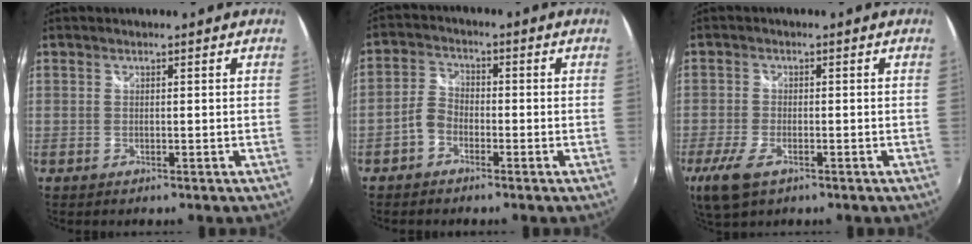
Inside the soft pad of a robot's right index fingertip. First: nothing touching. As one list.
[{"total": 3.7, "force": [-2.1, 2.5, 1.9], "torque": [-0.039, 0.013, -0.041]}, {"total": 7.2, "force": [-3.9, 3.3, 5.1], "torque": [-0.126, -0.022, -0.073]}]